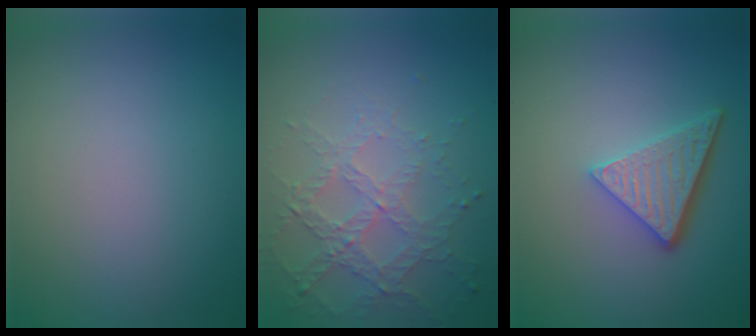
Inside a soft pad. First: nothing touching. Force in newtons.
{"total": 4.7, "press": 3.3, "slide": 3.3}
{"total": 4.7, "press": 3.5, "slide": 3.1}